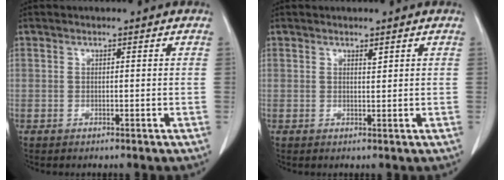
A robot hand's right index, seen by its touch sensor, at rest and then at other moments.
{"total": 0.7, "force": [0.6, 0.1, 0.5], "torque": [-0.012, -0.005, 0.009]}